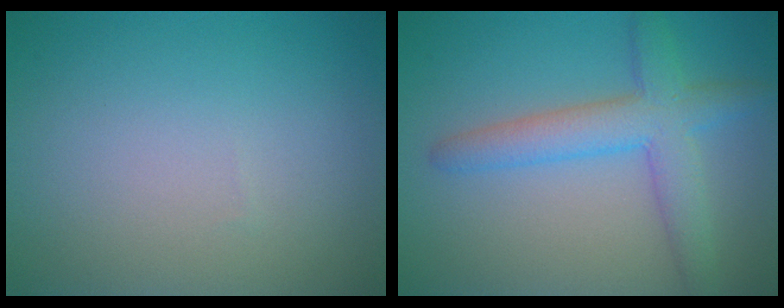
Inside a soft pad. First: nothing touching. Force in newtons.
{"total": 4.8, "press": 4.8, "slide": 0.3}